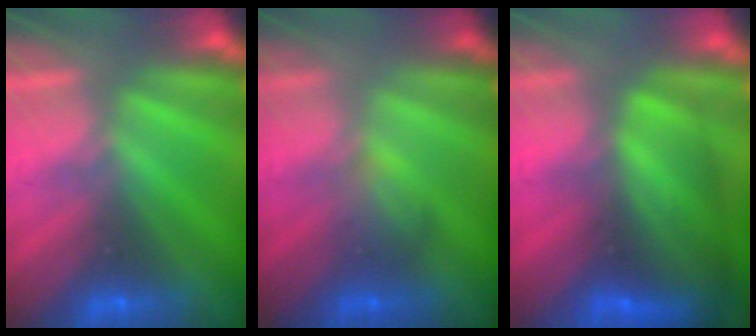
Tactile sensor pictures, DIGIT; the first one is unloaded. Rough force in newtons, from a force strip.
{"total": 2.0}
{"total": 7.3}